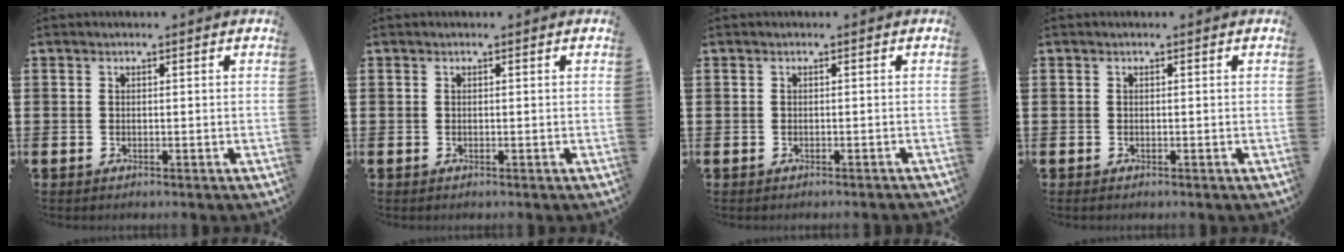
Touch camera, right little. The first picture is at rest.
{"total": 0.0}
{"total": 0.0}
{"total": 0.0}